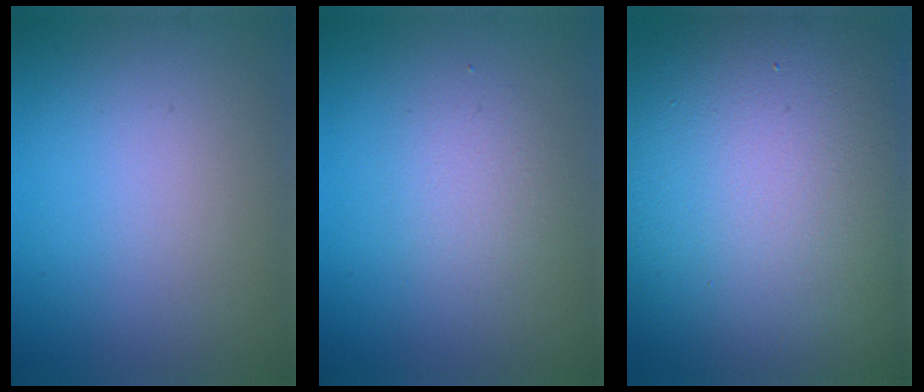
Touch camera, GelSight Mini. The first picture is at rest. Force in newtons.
{"total": 1.8, "press": 1.8, "slide": 0.1}
{"total": 18.0, "press": 17.9, "slide": 1.2}